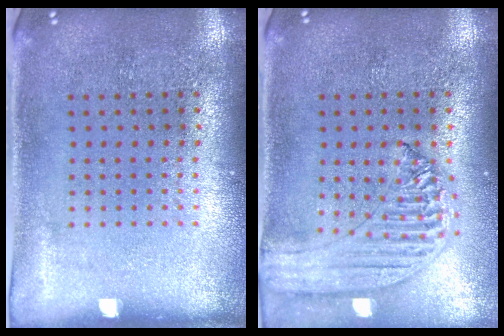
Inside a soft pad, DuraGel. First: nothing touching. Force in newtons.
{"total": 1.5, "press": 1.4, "slide": 0.3}